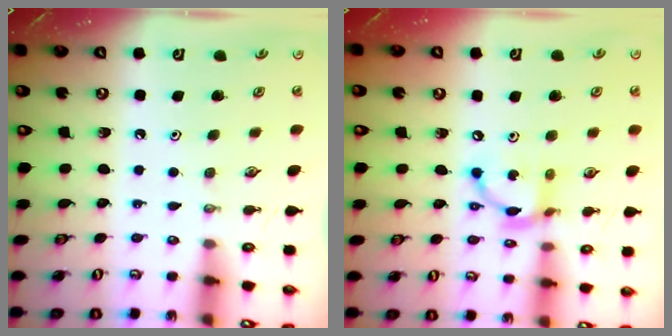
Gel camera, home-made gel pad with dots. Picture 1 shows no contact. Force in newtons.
{"total": 10.6, "press": 10.6, "slide": 0.7}